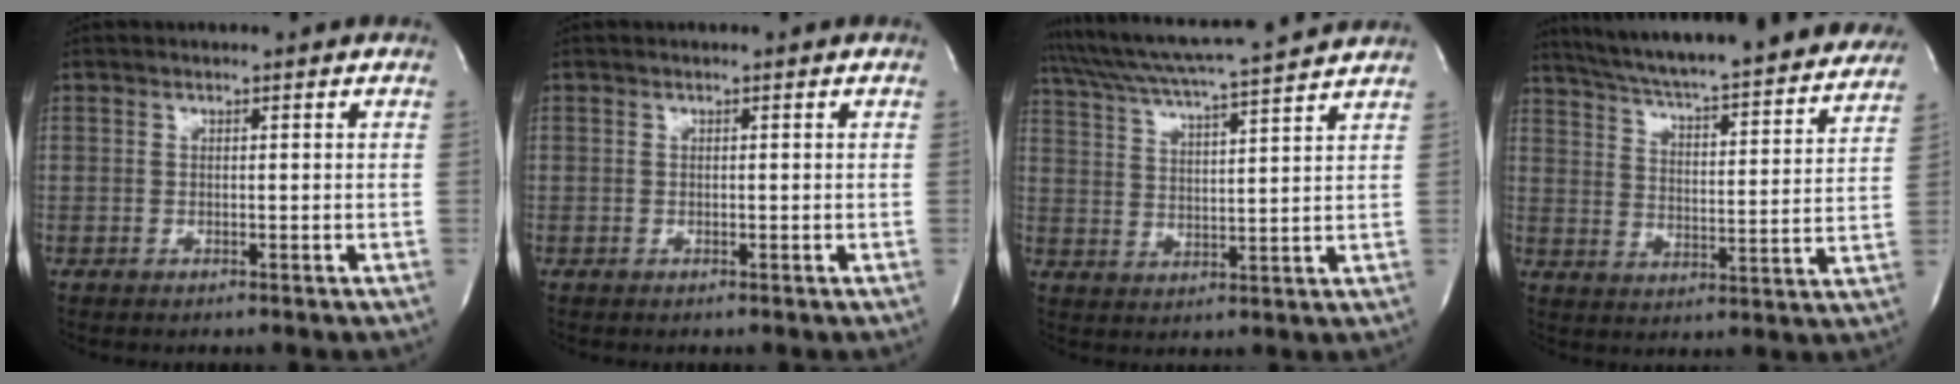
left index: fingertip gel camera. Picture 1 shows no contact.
{"total": 0.0}
{"total": 15.8, "force": [14.4, -0.9, 6.6], "torque": [-0.128, 0.005, 0.213]}
{"total": 29.6, "force": [26.7, 3.7, 12.3], "torque": [-0.201, -0.052, 0.342]}